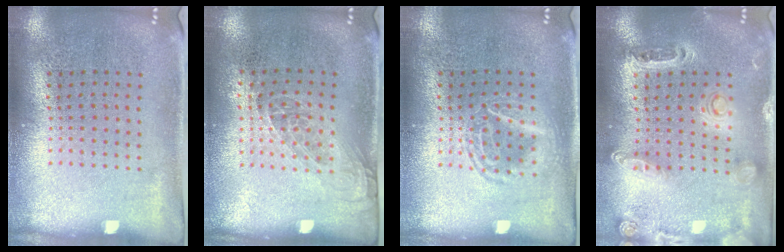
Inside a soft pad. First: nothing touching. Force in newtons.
{"total": 1.2, "press": 1.0, "slide": 0.7}
{"total": 1.3, "press": 1.2, "slide": 0.2}
{"total": 1.3, "press": 1.3, "slide": 0.2}